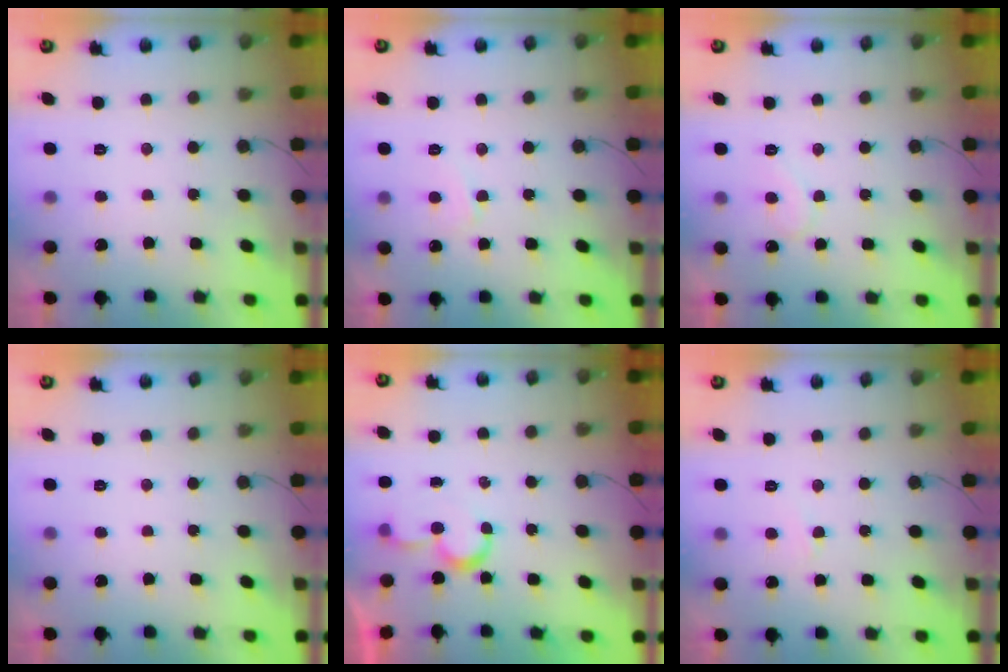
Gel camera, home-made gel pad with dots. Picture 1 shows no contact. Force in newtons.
{"total": 4.2, "press": 4.2, "slide": 0.3}
{"total": 7.2, "press": 7.2, "slide": 0.6}
{"total": 0.0}
{"total": 4.3, "press": 4.3, "slide": 0.3}
{"total": 3.0, "press": 3.0, "slide": 0.4}